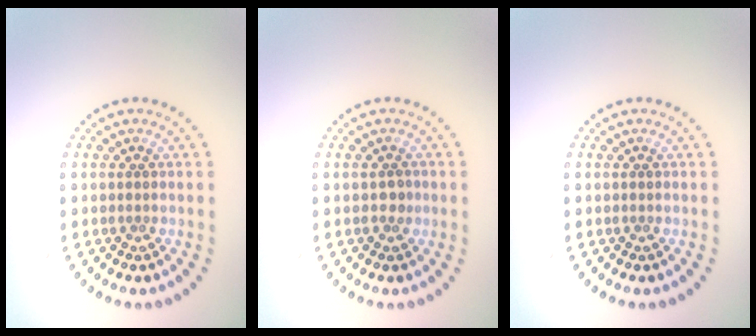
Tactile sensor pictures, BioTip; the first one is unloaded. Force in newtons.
{"total": 0.7, "press": 0.7, "slide": 0.1}
{"total": 0.0}